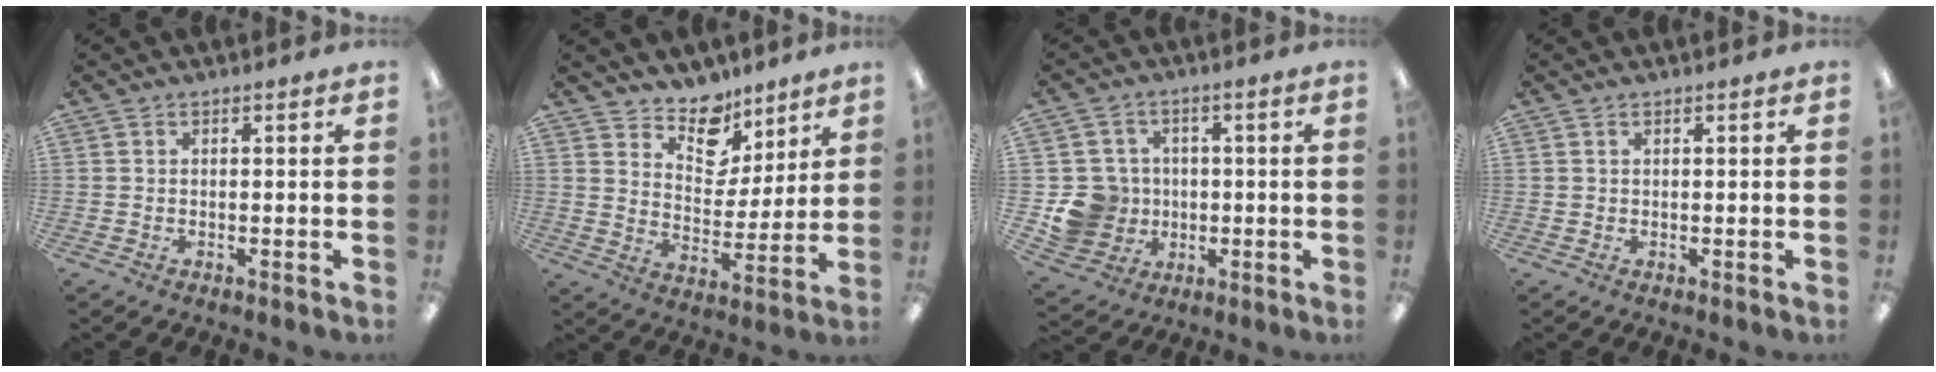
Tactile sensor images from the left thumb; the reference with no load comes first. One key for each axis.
{"total": 11.3, "fx": 8.8, "fy": 6.3, "fz": 3.0, "tx": -0.051, "ty": -0.066, "tz": 0.166}
{"total": 10.1, "fx": -1.3, "fy": 9.7, "fz": 2.6, "tx": -0.075, "ty": 0.017, "tz": -0.010}
{"total": 0.7, "fx": 0.4, "fy": 0.6, "fz": 0.2, "tx": -0.005, "ty": 0.003, "tz": 0.008}